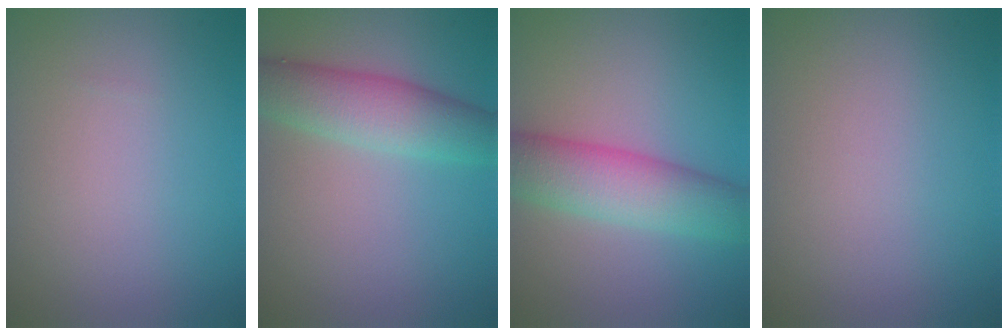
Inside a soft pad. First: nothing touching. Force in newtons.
{"total": 5.2, "press": 5.2, "slide": 0.1}
{"total": 6.3, "press": 6.3, "slide": 0.1}
{"total": 0.0}